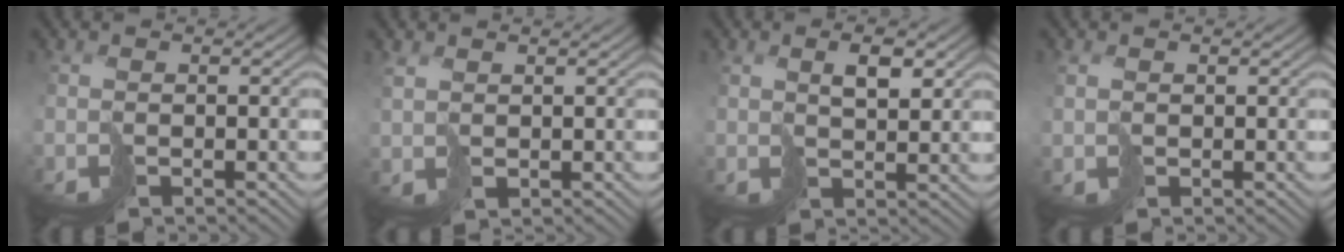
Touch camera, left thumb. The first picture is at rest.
{"total": 1.8, "force": [1.6, 0.8, 0.1], "torque": [-0.009, 0.000, 0.037]}
{"total": 3.4, "force": [2.1, 1.1, 2.5], "torque": [-0.044, 0.000, 0.043]}
{"total": 1.0, "force": [0.8, 0.6, -0.2], "torque": [0.004, 0.001, 0.021]}